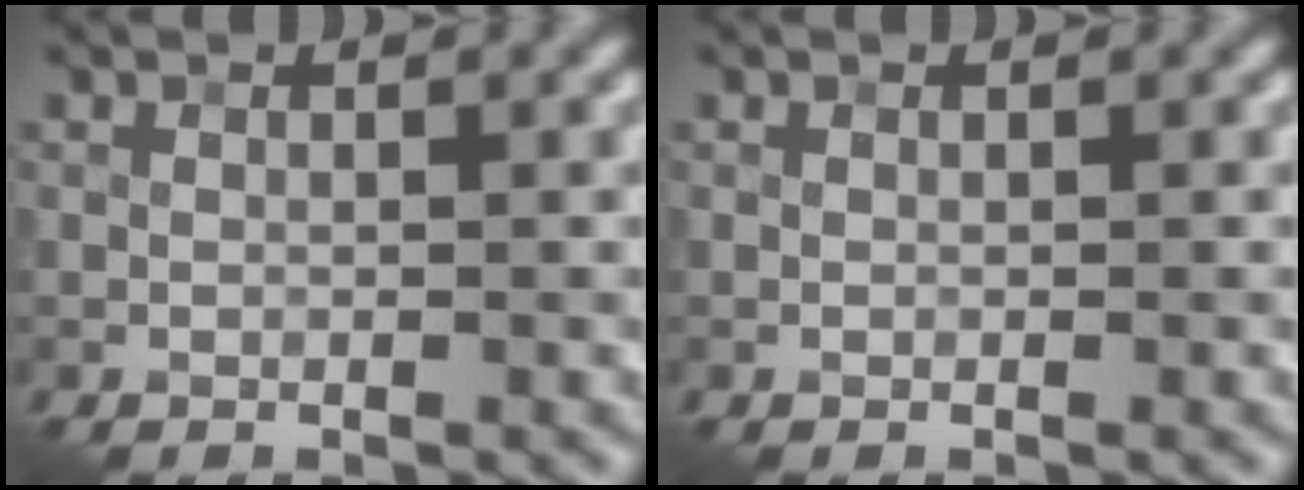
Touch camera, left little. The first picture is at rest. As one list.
[{"total": 0.0}]